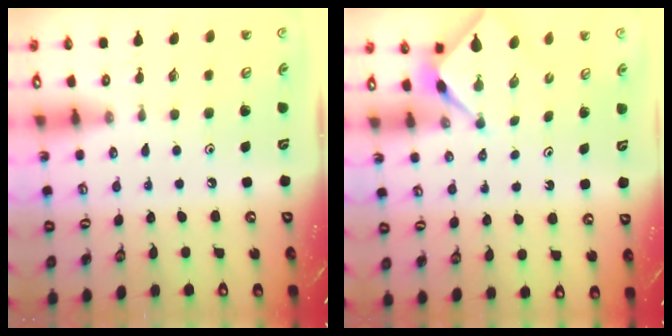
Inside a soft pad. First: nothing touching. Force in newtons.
{"total": 2.2, "press": 2.2, "slide": 0.3}